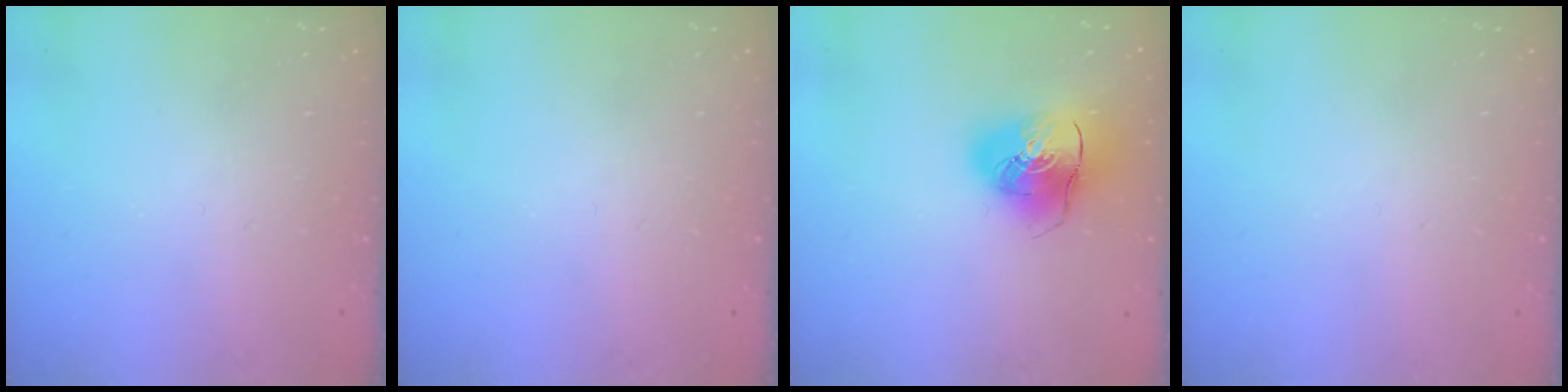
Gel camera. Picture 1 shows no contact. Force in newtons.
{"total": 0.0}
{"total": 14.1, "press": 13.9, "slide": 2.5}
{"total": 0.0}